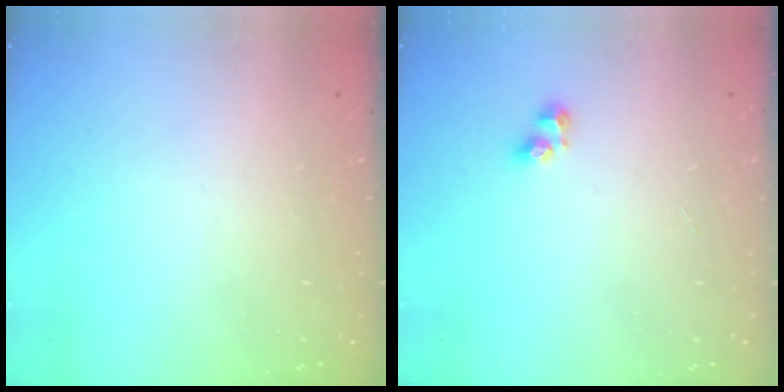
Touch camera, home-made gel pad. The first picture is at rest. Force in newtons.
{"total": 3.3, "press": 3.1, "slide": 1.2}